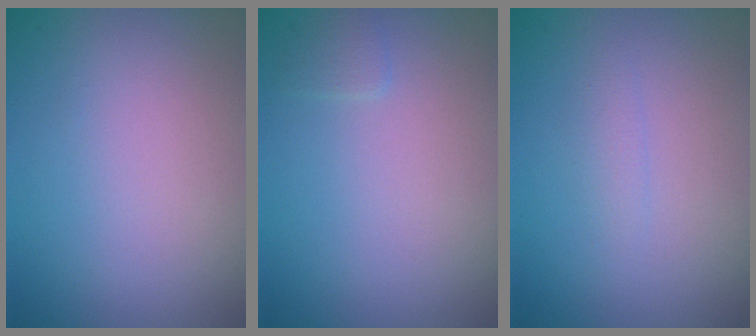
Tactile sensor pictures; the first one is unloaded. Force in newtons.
{"total": 0.7, "press": 0.7, "slide": 0.1}
{"total": 0.7, "press": 0.7, "slide": 0.0}